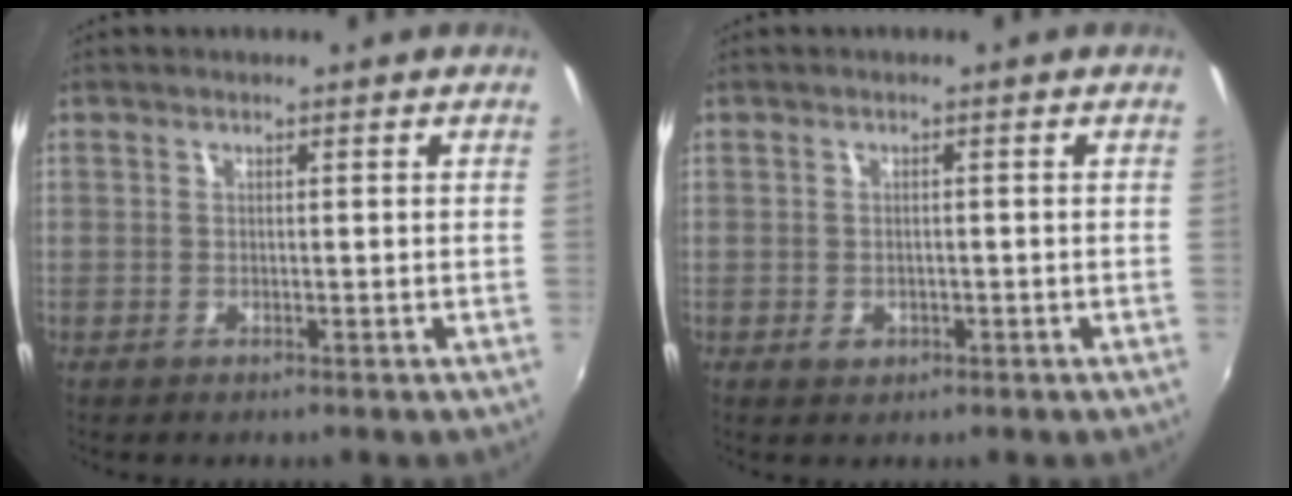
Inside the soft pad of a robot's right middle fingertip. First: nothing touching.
{"total": 1.7, "force": [-0.7, 1.4, 0.8], "torque": [-0.012, -0.001, -0.008]}